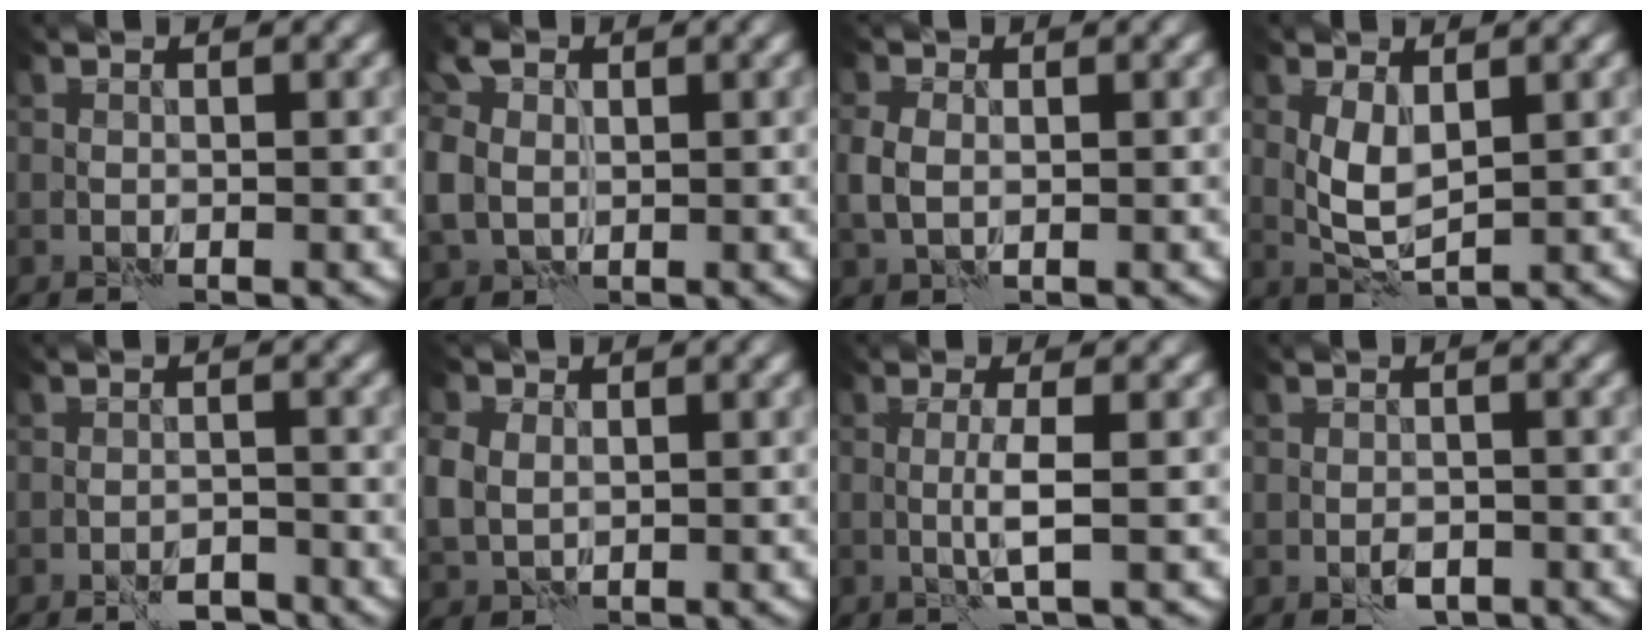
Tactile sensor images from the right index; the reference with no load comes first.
{"total": 4.8, "force": [0.8, 3.8, 2.8], "torque": [-0.081, 0.004, 0.017]}
{"total": 2.2, "force": [0.4, 1.6, 1.5], "torque": [-0.039, -0.001, 0.005]}
{"total": 3.2, "force": [1.0, 1.4, 2.7], "torque": [-0.062, -0.003, 0.023]}
{"total": 2.4, "force": [-1.9, 0.7, 1.1], "torque": [-0.014, 0.001, -0.033]}
{"total": 3.8, "force": [1.0, 3.0, 2.1], "torque": [-0.065, 0.008, 0.021]}
{"total": 2.2, "force": [0.3, -0.1, 2.2], "torque": [-0.044, -0.007, 0.003]}
{"total": 1.7, "force": [-0.7, 1.0, 1.2], "torque": [-0.021, -0.003, -0.012]}